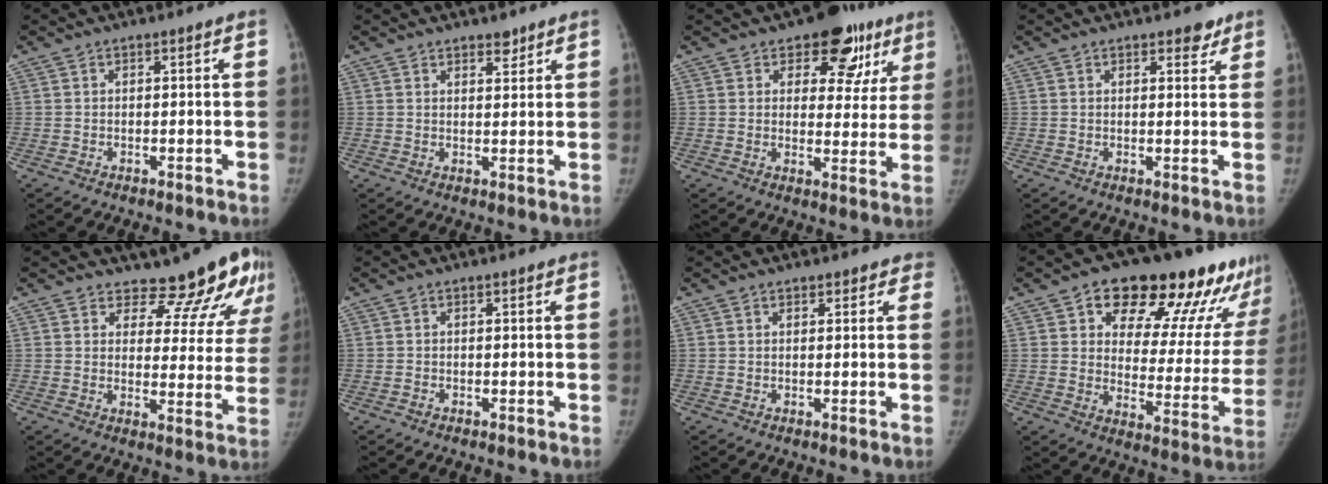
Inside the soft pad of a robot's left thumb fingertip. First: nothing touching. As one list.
[{"total": 2.7, "force": [2.1, 1.3, 1.2], "torque": [-0.003, -0.014, 0.032]}, {"total": 13.2, "force": [7.6, 7.9, 7.3], "torque": [-0.022, -0.025, 0.096]}, {"total": 2.8, "force": [2.1, 1.4, 1.3], "torque": [0.000, -0.011, 0.026]}, {"total": 12.6, "force": [11.3, 4.6, 3.2], "torque": [0.007, -0.094, 0.124]}, {"total": 0.0}, {"total": 2.6, "force": [2.0, 1.6, 0.5], "torque": [0.028, -0.003, 0.015]}, {"total": 23.9, "force": [16.1, 11.0, 13.8], "torque": [-0.132, -0.060, 0.215]}]